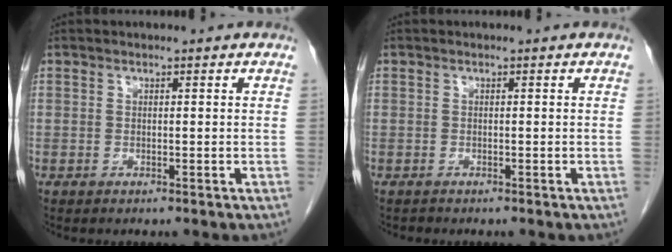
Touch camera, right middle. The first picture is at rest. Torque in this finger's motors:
{"motor_torque": [-0.13, 0.14, -0.06, -0.01]}